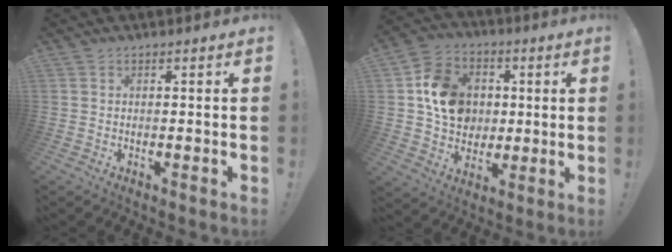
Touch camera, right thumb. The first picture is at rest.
{"total": 14.9, "force": [2.1, 12.8, 7.5], "torque": [-0.108, 0.009, 0.051]}